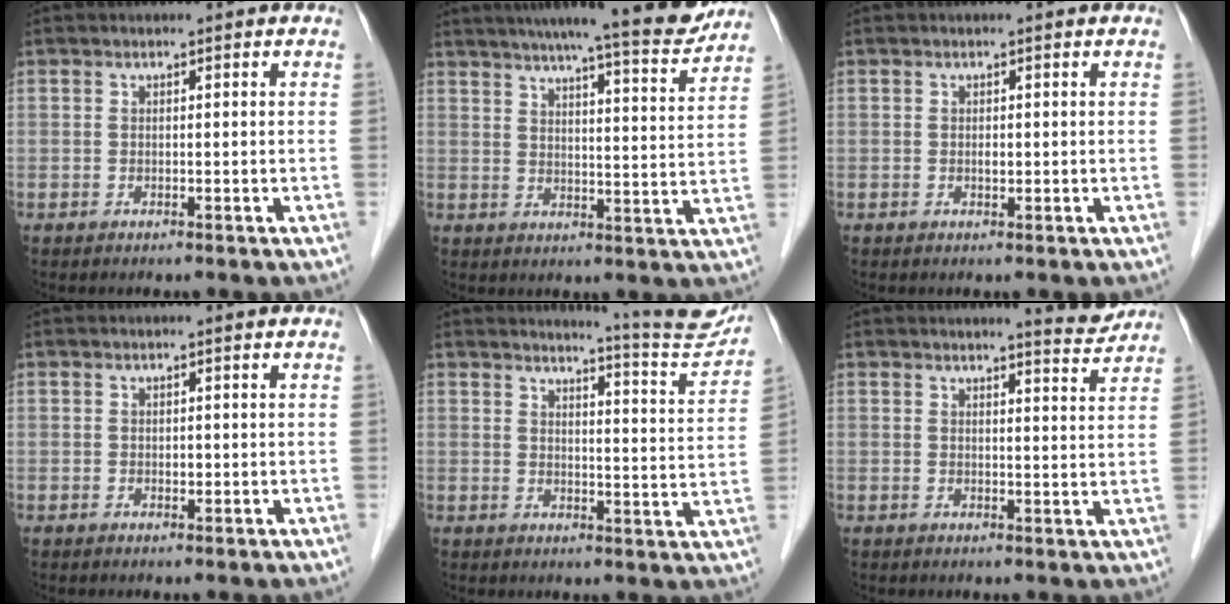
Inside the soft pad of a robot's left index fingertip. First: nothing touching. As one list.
[{"total": 15.7, "force": [14.1, 0.5, 7.1], "torque": [-0.099, -0.018, 0.180]}, {"total": 0.6, "force": [0.1, 0.3, 0.5], "torque": [-0.009, 0.000, 0.000]}, {"total": 0.6, "force": [0.0, 0.4, 0.4], "torque": [-0.006, 0.001, 0.000]}, {"total": 10.5, "force": [10.3, -0.8, 2.0], "torque": [-0.032, -0.054, 0.120]}, {"total": 4.3, "force": [4.2, -0.1, 1.0], "torque": [-0.023, -0.023, 0.046]}]